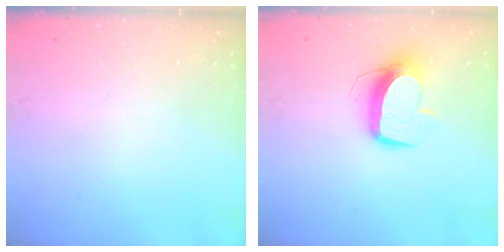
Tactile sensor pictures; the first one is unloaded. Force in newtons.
{"total": 10.7, "press": 10.6, "slide": 1.1}